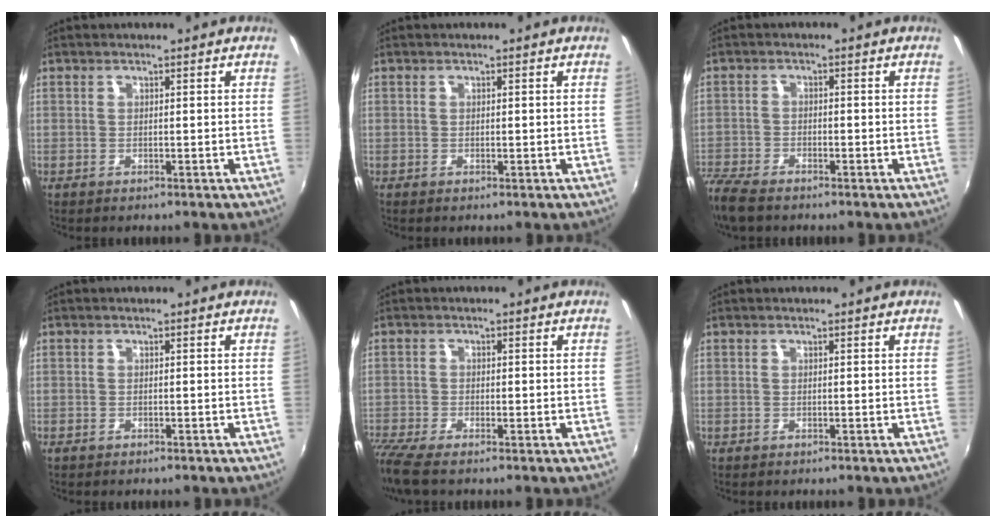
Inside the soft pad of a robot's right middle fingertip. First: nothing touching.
{"total": 0.0}
{"total": 8.2, "force": [-6.6, 2.9, 4.0], "torque": [-0.112, -0.028, -0.128]}
{"total": 0.9, "force": [-0.7, 0.4, 0.4], "torque": [-0.009, -0.003, -0.014]}
{"total": 5.7, "force": [-4.4, 1.1, 3.5], "torque": [-0.094, -0.021, -0.086]}
{"total": 0.0}